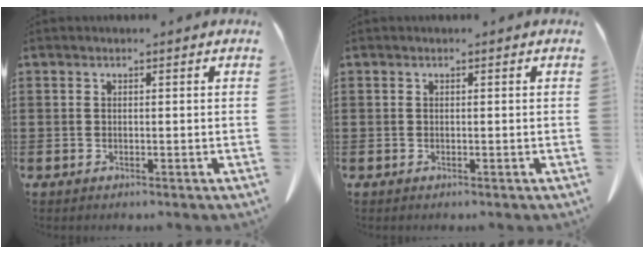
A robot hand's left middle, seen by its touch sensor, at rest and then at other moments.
{"total": 0.0}